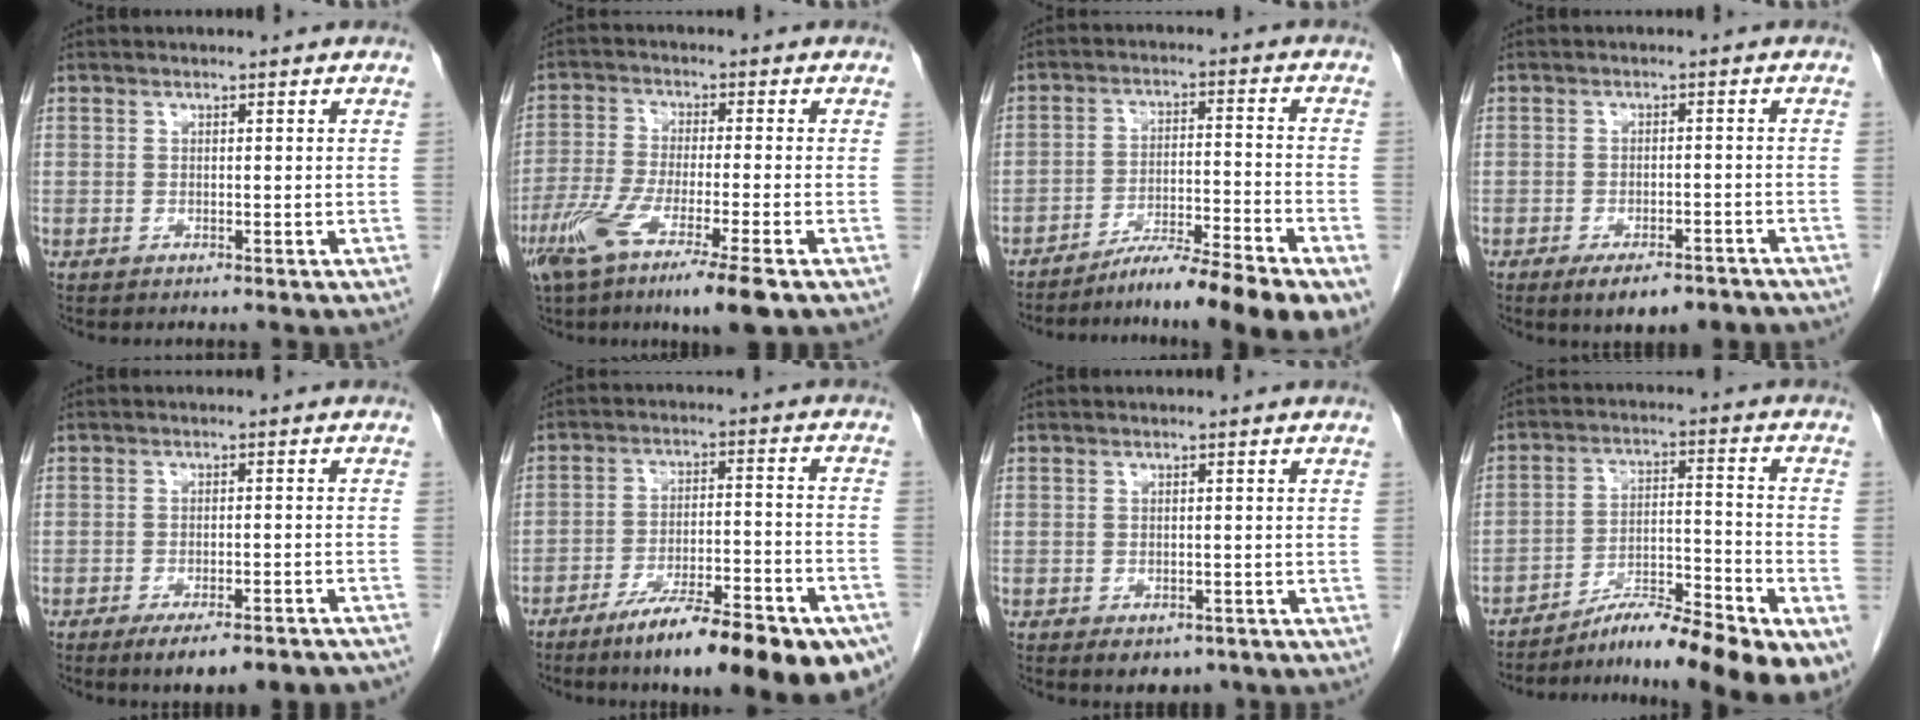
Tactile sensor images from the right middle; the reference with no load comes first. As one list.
[{"total": 12.4, "force": [-7.0, 0.6, 10.3], "torque": [-0.195, -0.038, -0.123]}, {"total": 13.4, "force": [-10.8, -0.6, 8.0], "torque": [-0.103, -0.003, -0.172]}, {"total": 8.0, "force": [-6.3, 2.5, 4.2], "torque": [-0.051, 0.001, -0.085]}, {"total": 12.6, "force": [-10.4, 2.7, 6.5], "torque": [-0.058, 0.004, -0.131]}, {"total": 21.4, "force": [-14.9, 3.6, 15.0], "torque": [-0.152, 0.011, -0.224]}, {"total": 3.8, "force": [-2.5, 2.2, 1.9], "torque": [-0.016, -0.002, -0.026]}, {"total": 15.0, "force": [-11.9, 0.9, 9.1], "torque": [-0.113, 0.018, -0.194]}]